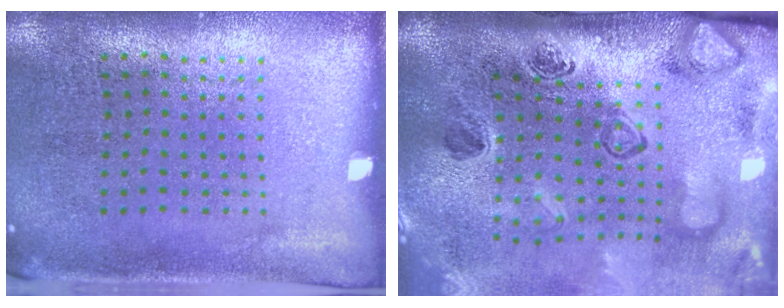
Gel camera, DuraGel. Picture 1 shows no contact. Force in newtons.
{"total": 4.5, "press": 3.1, "slide": 3.3}